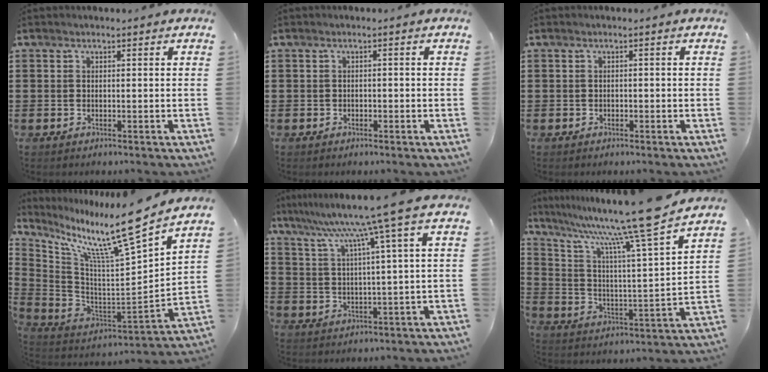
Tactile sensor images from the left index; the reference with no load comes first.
{"total": 0.7, "force": [-0.5, 0.4, 0.2], "torque": [-0.008, -0.001, -0.011]}
{"total": 0.6, "force": [-0.5, 0.3, 0.2], "torque": [-0.007, 0.000, -0.010]}
{"total": 12.3, "force": [9.9, 0.3, 7.3], "torque": [-0.151, -0.086, 0.152]}
{"total": 9.3, "force": [5.9, -1.9, 6.9], "torque": [-0.154, -0.033, 0.091]}
{"total": 13.5, "force": [11.0, -0.7, 7.7], "torque": [-0.169, -0.075, 0.174]}